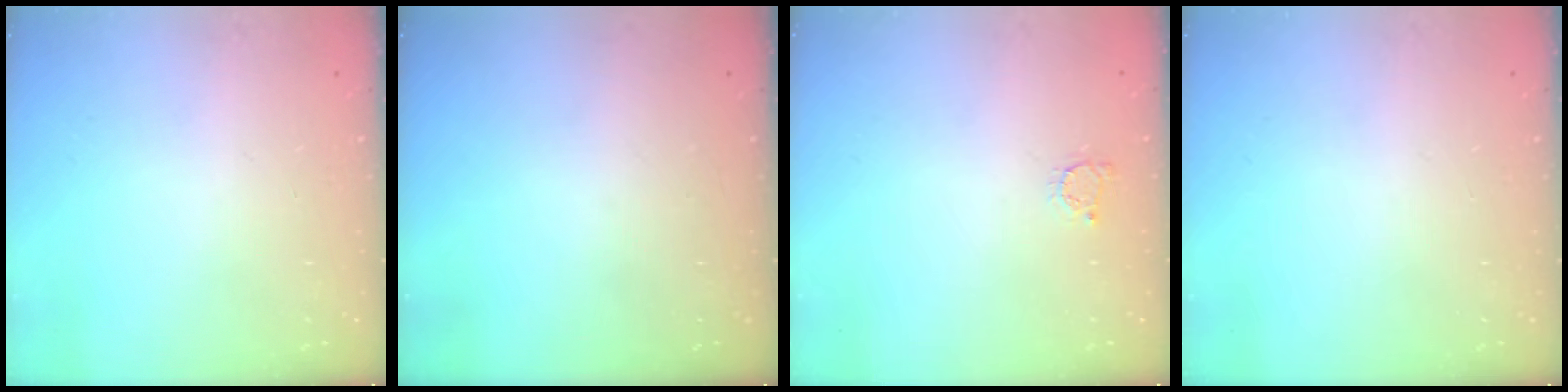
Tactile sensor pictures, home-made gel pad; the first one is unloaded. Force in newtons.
{"total": 0.0}
{"total": 2.2, "press": 2.2, "slide": 0.3}
{"total": 0.0}